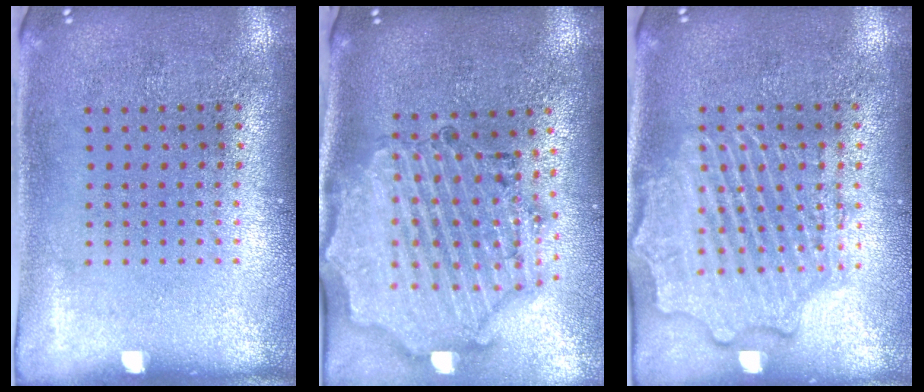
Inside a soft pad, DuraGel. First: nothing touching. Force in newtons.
{"total": 2.2, "press": 2.1, "slide": 0.6}
{"total": 2.3, "press": 2.3, "slide": 0.3}